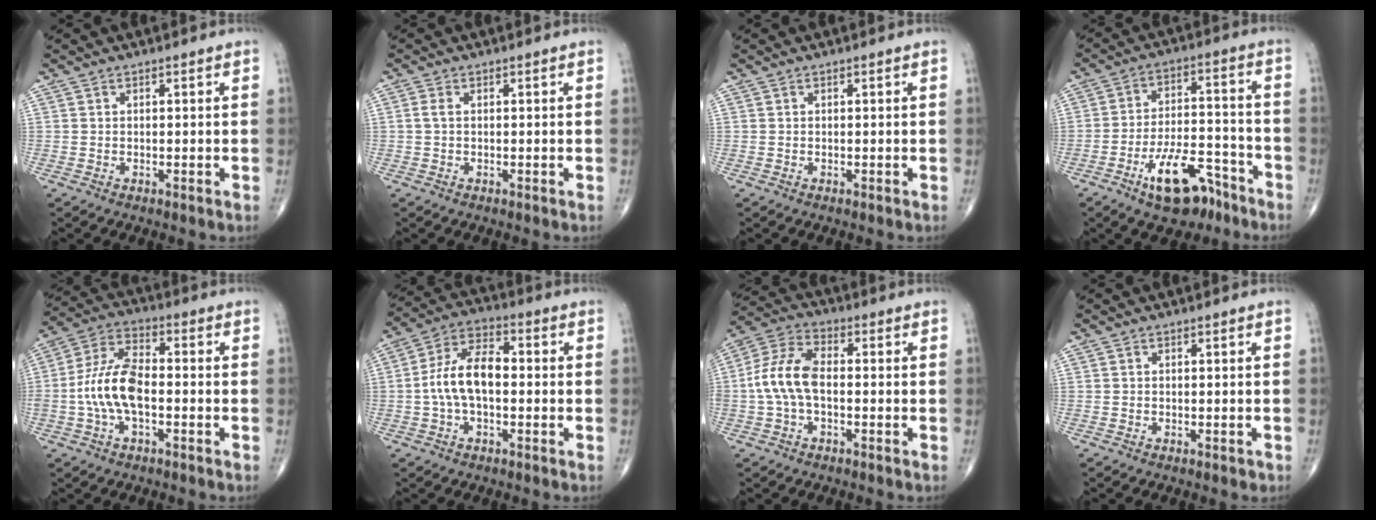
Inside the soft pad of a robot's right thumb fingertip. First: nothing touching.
{"total": 1.3, "force": [0.1, 0.7, 1.0], "torque": [-0.024, 0.002, 0.000]}
{"total": 0.0}
{"total": 12.6, "force": [-7.7, 5.7, 8.2], "torque": [-0.118, 0.059, -0.127]}
{"total": 11.3, "force": [-1.9, 5.6, 9.6], "torque": [-0.200, 0.036, -0.042]}
{"total": 10.6, "force": [-0.7, 5.7, 8.9], "torque": [-0.171, 0.034, -0.021]}
{"total": 10.0, "force": [-0.9, 5.5, 8.3], "torque": [-0.179, 0.033, -0.025]}
{"total": 0.5, "force": [-0.3, 0.3, 0.3], "torque": [-0.003, 0.000, -0.004]}